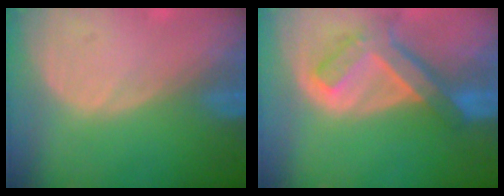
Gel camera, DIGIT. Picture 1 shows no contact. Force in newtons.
{"total": 7.4, "press": 6.4, "slide": 3.7}